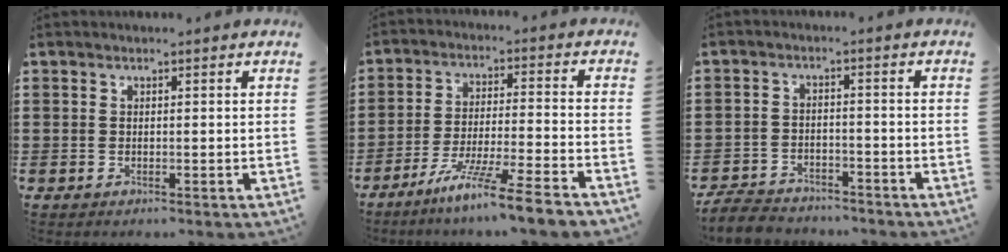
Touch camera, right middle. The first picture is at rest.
{"total": 9.2, "force": [-7.8, -1.0, 4.8], "torque": [-0.091, -0.012, -0.154]}
{"total": 5.0, "force": [-4.9, 1.1, 0.7], "torque": [-0.023, 0.002, -0.101]}